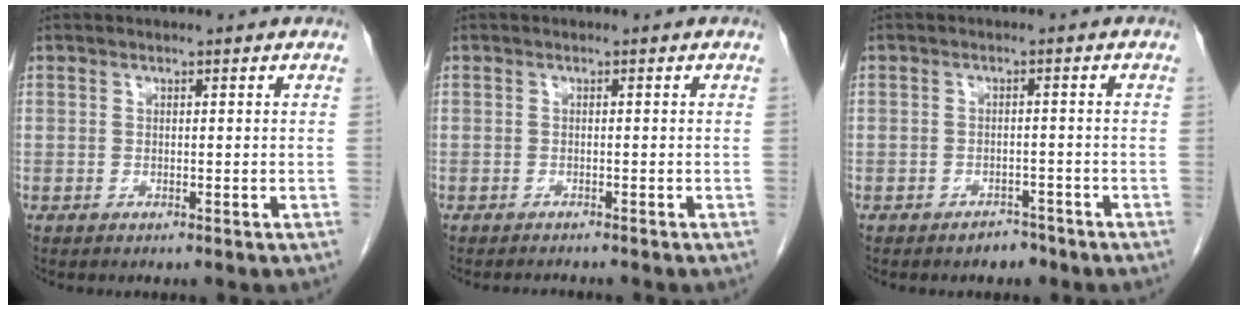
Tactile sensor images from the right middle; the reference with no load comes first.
{"total": 1.5, "force": [-1.5, -0.1, 0.2], "torque": [-0.002, -0.004, -0.019]}
{"total": 2.2, "force": [-1.8, 1.2, 0.6], "torque": [-0.007, 0.004, -0.023]}